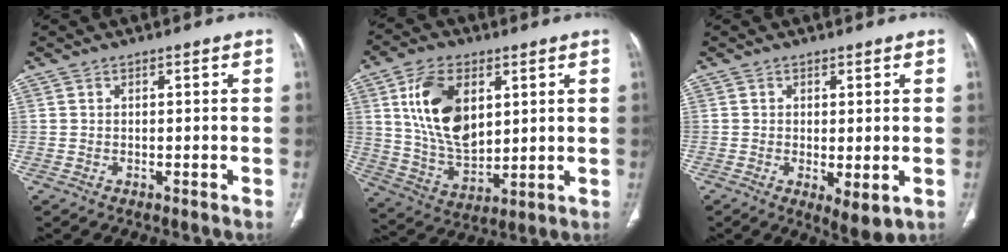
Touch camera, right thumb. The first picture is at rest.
{"total": 15.6, "force": [4.8, 9.2, 11.7], "torque": [-0.199, -0.021, 0.102]}
{"total": 3.8, "force": [-0.8, 1.4, 3.5], "torque": [-0.060, -0.015, -0.010]}